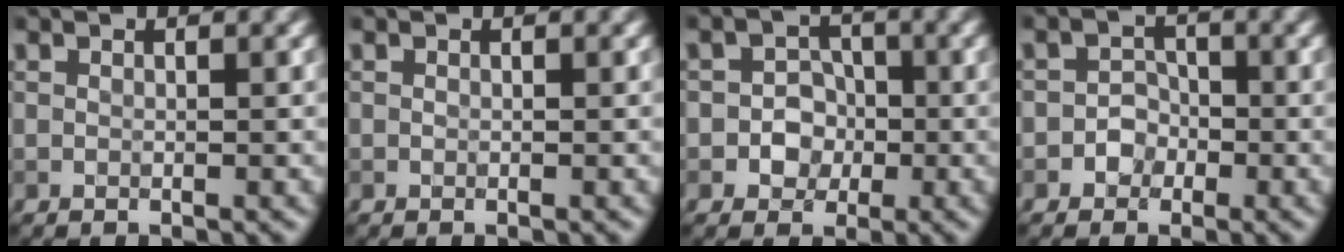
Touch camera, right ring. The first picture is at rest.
{"total": 0.0}
{"total": 2.6, "force": [-0.5, 2.4, 1.0], "torque": [0.006, 0.002, -0.021]}
{"total": 1.7, "force": [-0.8, 1.5, 0.4], "torque": [0.005, 0.008, -0.015]}